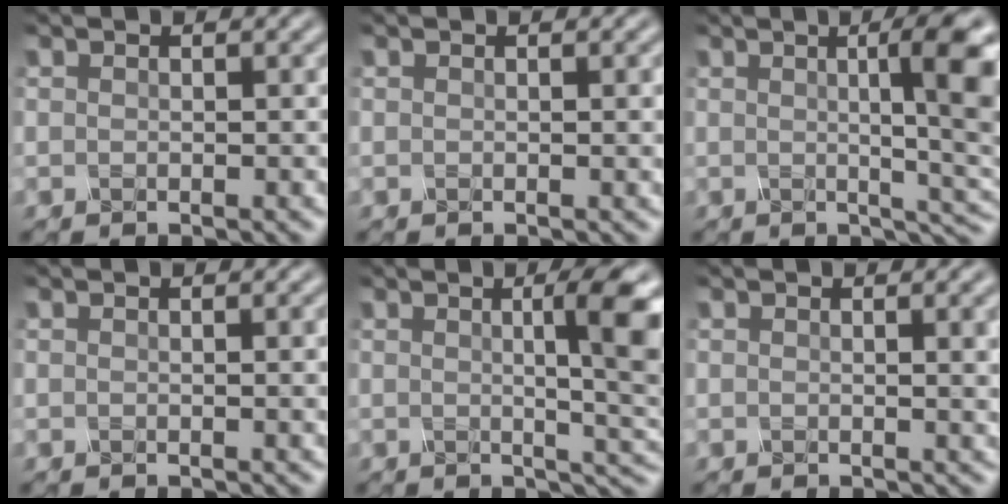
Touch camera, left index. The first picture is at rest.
{"total": 1.7, "force": [0.3, 0.7, 1.5], "torque": [-0.004, 0.004, -0.001]}
{"total": 8.7, "force": [0.9, 2.0, 8.5], "torque": [-0.079, 0.015, 0.010]}
{"total": 2.4, "force": [0.5, 1.1, 2.1], "torque": [-0.006, 0.014, -0.004]}
{"total": 7.5, "force": [0.9, 1.7, 7.2], "torque": [-0.062, 0.013, 0.013]}
{"total": 4.7, "force": [1.3, 2.1, 4.0], "torque": [-0.021, 0.027, 0.003]}